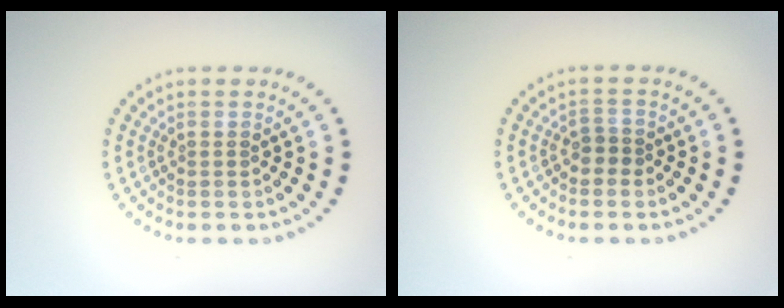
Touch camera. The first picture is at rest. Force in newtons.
{"total": 1.3, "press": 1.1, "slide": 0.8}